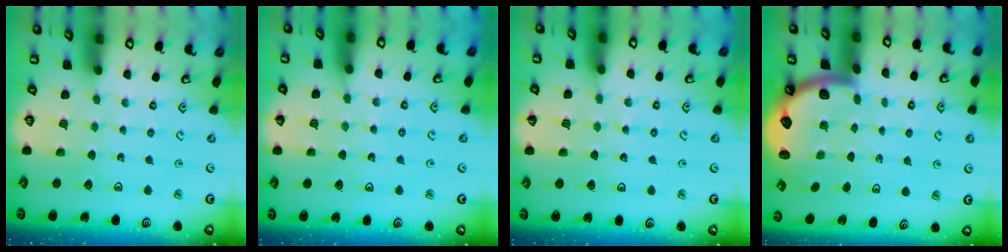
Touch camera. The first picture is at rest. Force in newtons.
{"total": 4.9, "press": 4.9, "slide": 0.6}
{"total": 3.0, "press": 3.0, "slide": 0.2}
{"total": 2.5, "press": 2.5, "slide": 0.4}